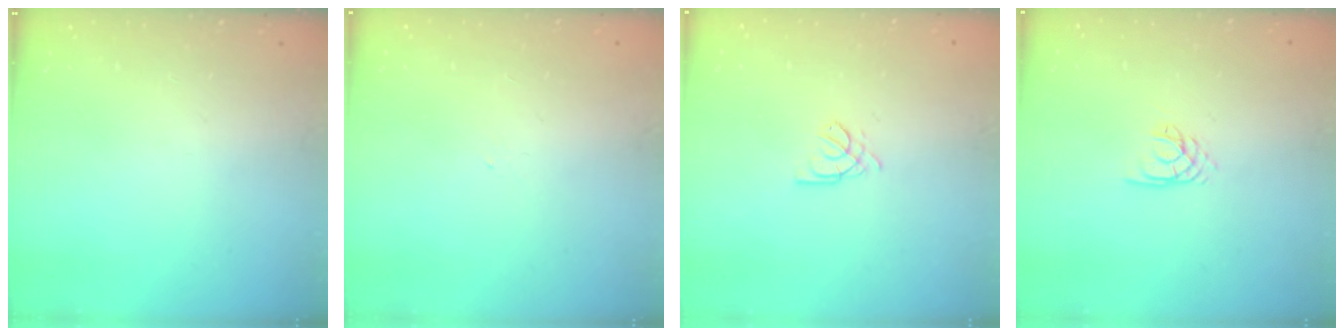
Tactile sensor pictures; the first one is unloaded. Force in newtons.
{"total": 1.3, "press": 1.2, "slide": 0.5}
{"total": 2.0, "press": 2.0, "slide": 0.4}
{"total": 1.9, "press": 1.8, "slide": 0.3}